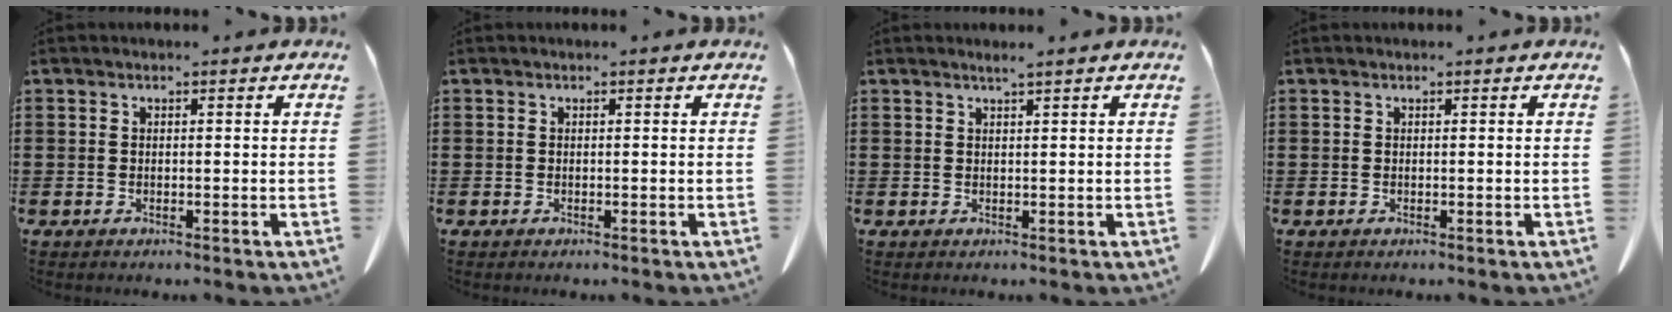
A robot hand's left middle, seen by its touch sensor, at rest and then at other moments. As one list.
[{"total": 0.0}, {"total": 1.1, "force": [0.9, -0.2, 0.7], "torque": [-0.012, -0.002, 0.016]}, {"total": 0.0}]